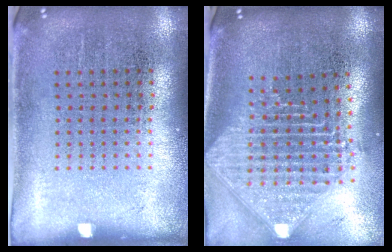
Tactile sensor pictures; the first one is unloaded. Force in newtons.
{"total": 2.4, "press": 1.9, "slide": 1.5}